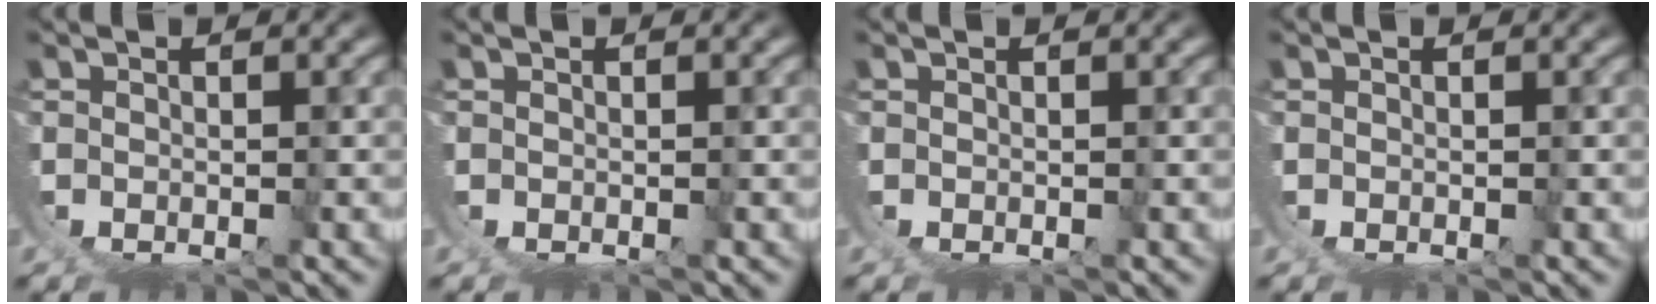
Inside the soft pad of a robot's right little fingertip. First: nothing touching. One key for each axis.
{"total": 0.0}
{"total": 0.0}
{"total": 0.0}